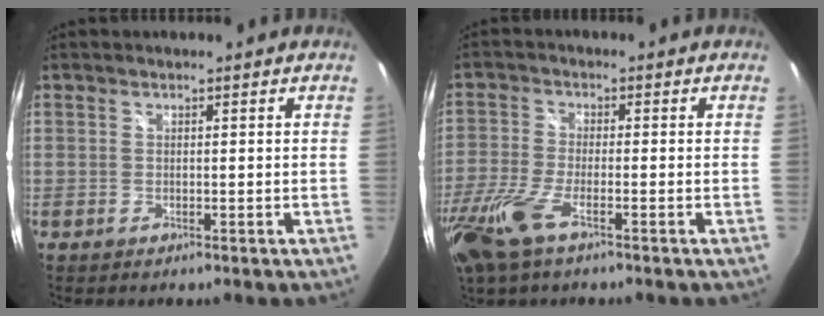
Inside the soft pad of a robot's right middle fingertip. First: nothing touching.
{"total": 10.7, "force": [-6.4, 3.1, 8.1], "torque": [-0.198, -0.030, -0.130]}